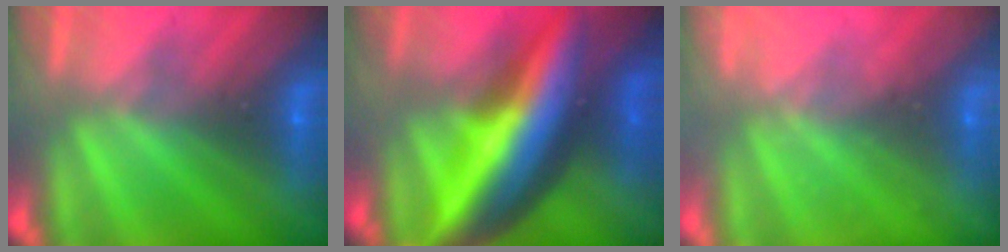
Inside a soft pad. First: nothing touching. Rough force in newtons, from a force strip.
{"total": 8.7}
{"total": 2.4}